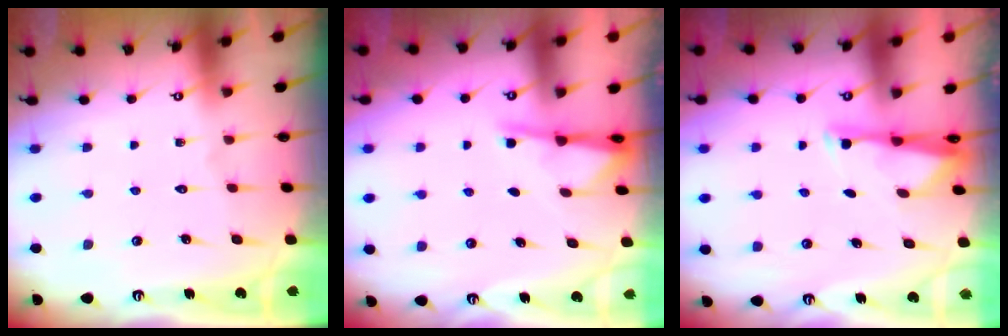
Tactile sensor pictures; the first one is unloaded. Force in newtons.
{"total": 1.9, "press": 1.9, "slide": 0.3}
{"total": 3.0, "press": 2.9, "slide": 0.5}